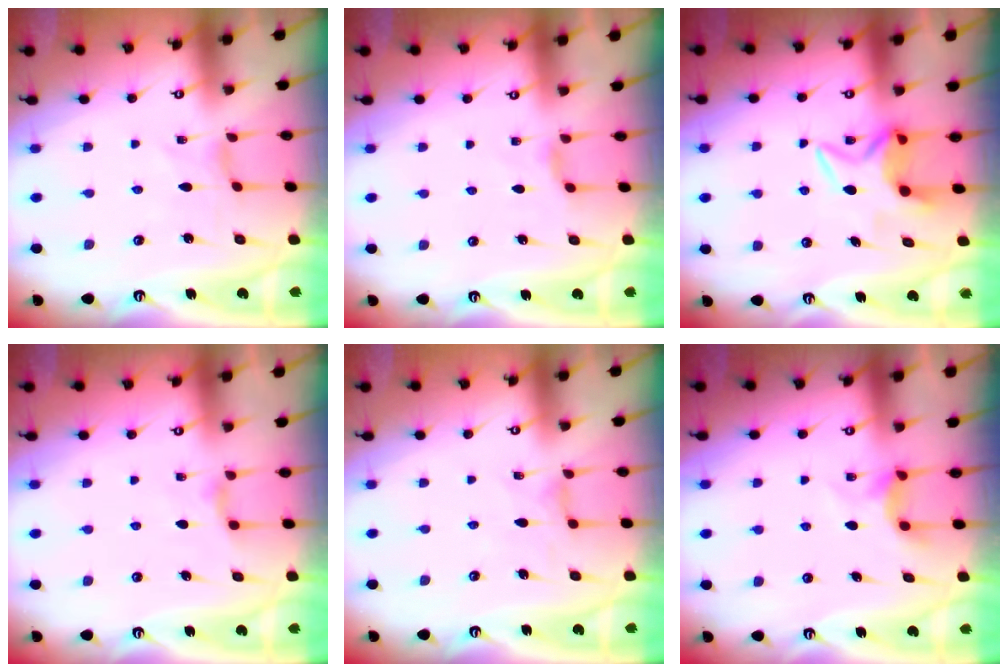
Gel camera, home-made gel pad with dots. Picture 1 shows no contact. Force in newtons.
{"total": 2.7, "press": 2.7, "slide": 0.3}
{"total": 7.0, "press": 7.0, "slide": 0.6}
{"total": 3.1, "press": 3.0, "slide": 0.4}
{"total": 1.4, "press": 1.4, "slide": 0.2}
{"total": 5.4, "press": 5.4, "slide": 0.4}